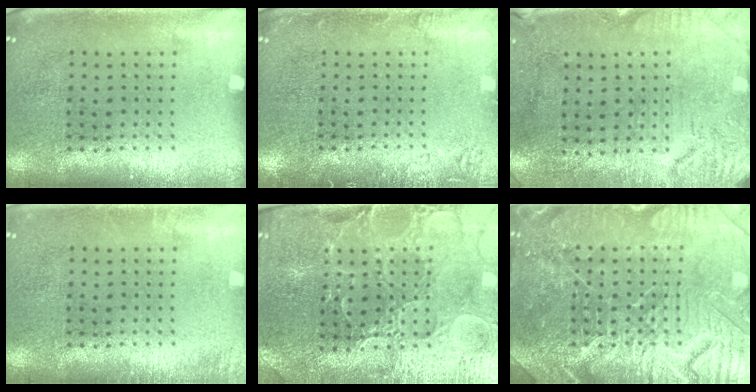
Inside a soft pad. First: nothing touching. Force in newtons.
{"total": 1.8, "press": 1.7, "slide": 0.4}
{"total": 3.2, "press": 2.6, "slide": 1.8}
{"total": 0.8, "press": 0.8, "slide": 0.1}
{"total": 3.3, "press": 3.2, "slide": 0.5}
{"total": 5.4, "press": 5.3, "slide": 0.7}